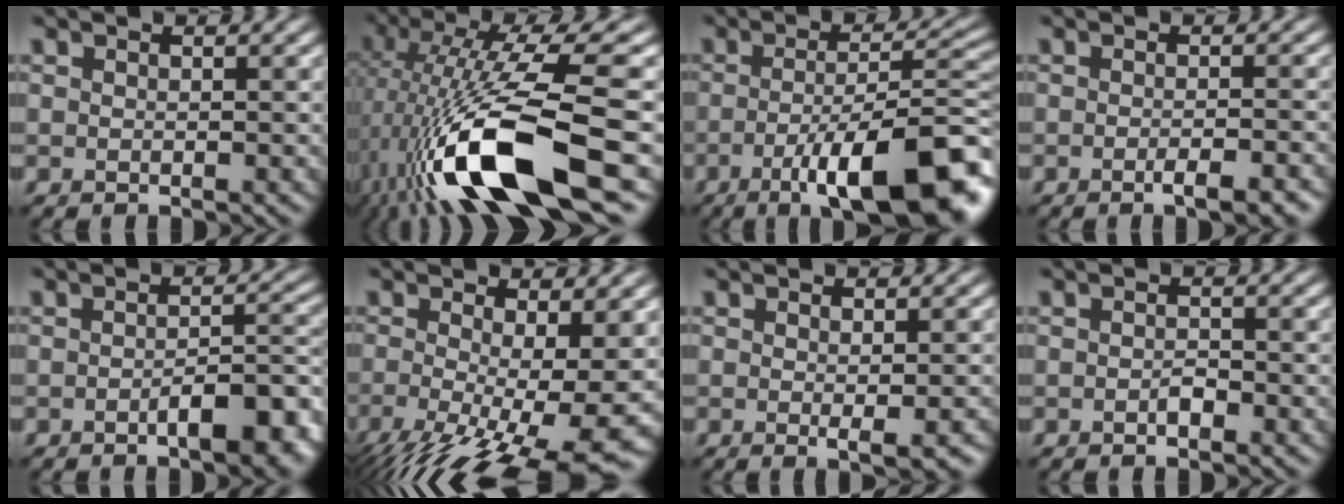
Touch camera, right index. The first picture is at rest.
{"total": 13.3, "force": [-4.1, 3.8, 12.1], "torque": [-0.220, -0.002, -0.072]}
{"total": 12.3, "force": [-5.4, 3.1, 10.6], "torque": [-0.156, -0.003, -0.083]}
{"total": 3.5, "force": [-1.8, 0.9, 2.9], "torque": [-0.034, 0.002, -0.028]}
{"total": 5.9, "force": [-2.8, 1.9, 4.8], "torque": [-0.063, 0.006, -0.038]}
{"total": 14.2, "force": [-3.9, 5.0, 12.7], "torque": [-0.199, -0.034, -0.047]}
{"total": 2.2, "force": [-0.3, 0.3, 2.1], "torque": [-0.027, -0.005, -0.001]}
{"total": 1.0, "force": [-0.5, 0.4, 0.8], "torque": [-0.014, 0.001, -0.008]}